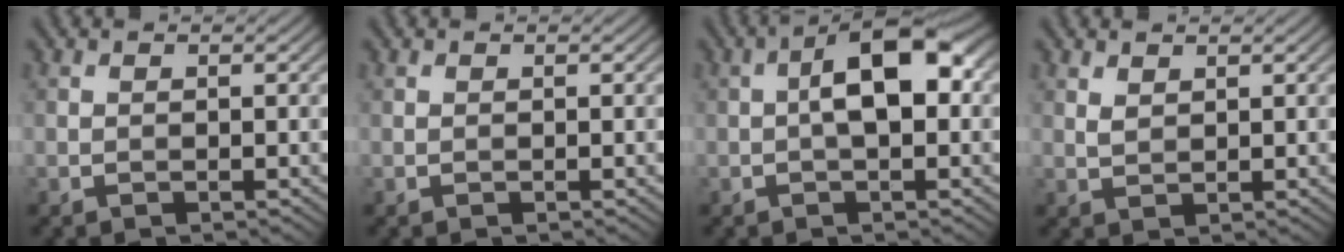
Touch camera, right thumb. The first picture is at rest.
{"total": 0.0}
{"total": 7.4, "force": [0.3, 3.2, 6.7], "torque": [-0.108, 0.018, -0.006]}
{"total": 1.5, "force": [1.1, 0.7, 0.7], "torque": [-0.022, -0.001, 0.027]}